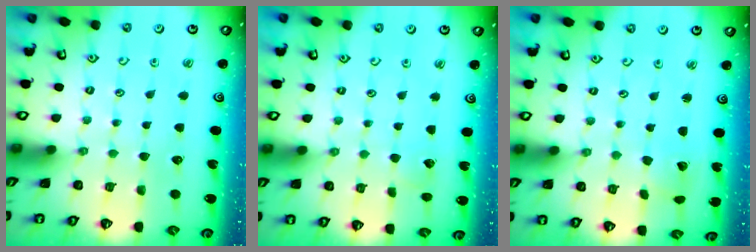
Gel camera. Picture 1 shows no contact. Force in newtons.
{"total": 2.9, "press": 2.9, "slide": 0.2}
{"total": 2.2, "press": 2.2, "slide": 0.1}